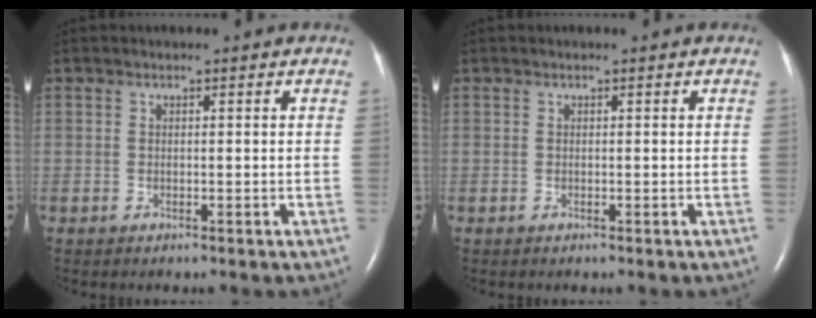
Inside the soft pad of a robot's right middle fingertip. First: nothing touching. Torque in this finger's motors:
{"motor_torque": [-0.01, 0.01, 0.00, -0.01]}